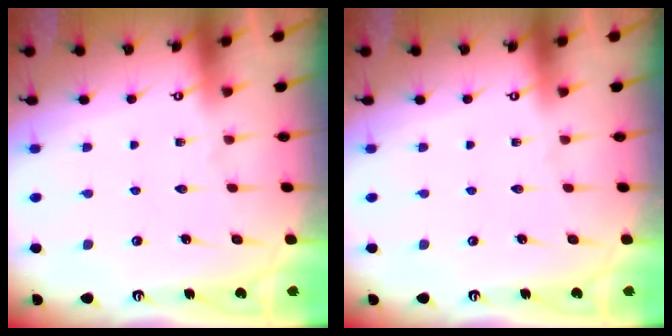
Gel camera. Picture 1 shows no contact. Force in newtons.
{"total": 0.0}